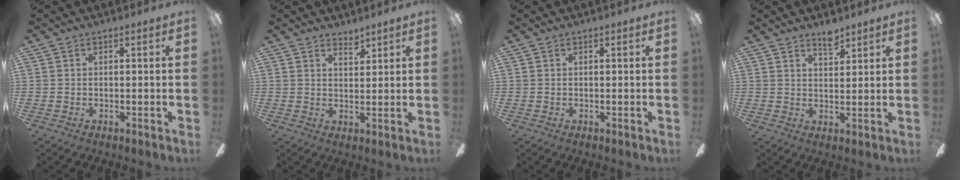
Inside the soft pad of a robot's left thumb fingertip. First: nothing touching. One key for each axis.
{"total": 3.0, "fx": 2.8, "fy": 0.7, "fz": 0.7, "tx": -0.001, "ty": -0.019, "tz": 0.049}
{"total": 0.0}
{"total": 4.1, "fx": 3.6, "fy": 1.1, "fz": 1.7, "tx": -0.015, "ty": -0.023, "tz": 0.060}